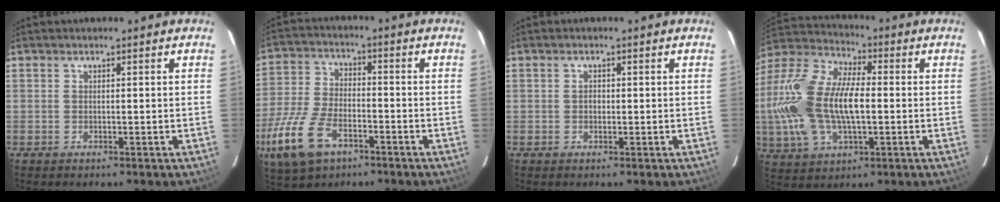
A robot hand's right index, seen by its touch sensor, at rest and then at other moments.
{"total": 15.2, "force": [-7.9, 8.1, 10.1], "torque": [-0.242, -0.020, -0.148]}
{"total": 0.9, "force": [0.0, 0.8, 0.3], "torque": [-0.004, 0.003, -0.001]}
{"total": 19.1, "force": [-1.2, 9.7, 16.4], "torque": [-0.348, 0.009, -0.021]}